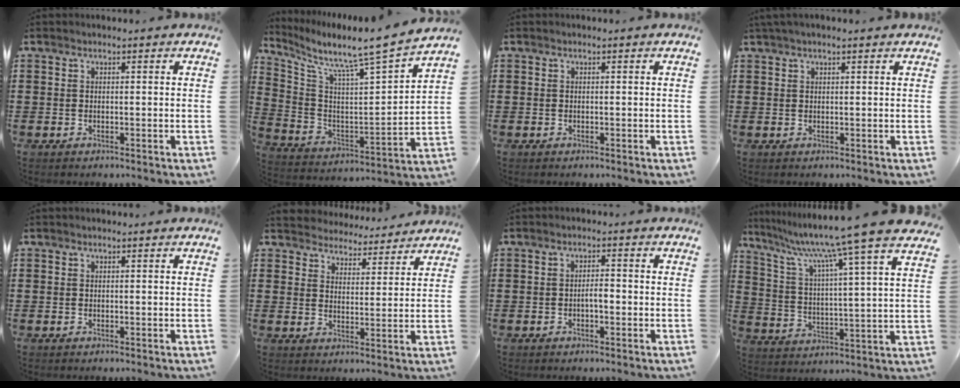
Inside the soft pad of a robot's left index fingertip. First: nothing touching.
{"total": 7.1, "force": [6.5, -0.6, 2.6], "torque": [-0.079, -0.072, 0.094]}
{"total": 0.0}
{"total": 1.3, "force": [1.0, 0.1, 0.8], "torque": [-0.017, 0.002, 0.019]}
{"total": 0.0}
{"total": 4.0, "force": [3.9, 0.6, -0.5], "torque": [-0.012, -0.026, 0.067]}
{"total": 2.3, "force": [-0.7, 0.6, 2.1], "torque": [-0.038, 0.004, -0.014]}
{"total": 10.3, "force": [8.6, -1.7, 5.3], "torque": [-0.140, -0.063, 0.131]}